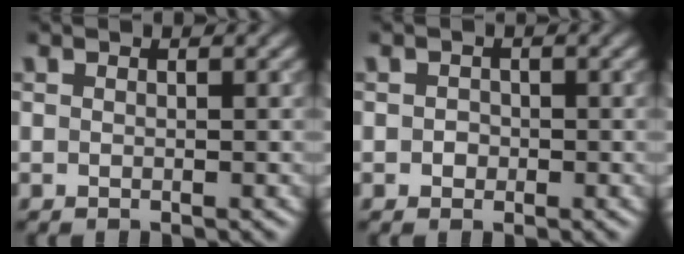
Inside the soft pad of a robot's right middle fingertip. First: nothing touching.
{"total": 0.9, "force": [-0.1, 0.9, 0.3], "torque": [-0.002, -0.002, -0.004]}